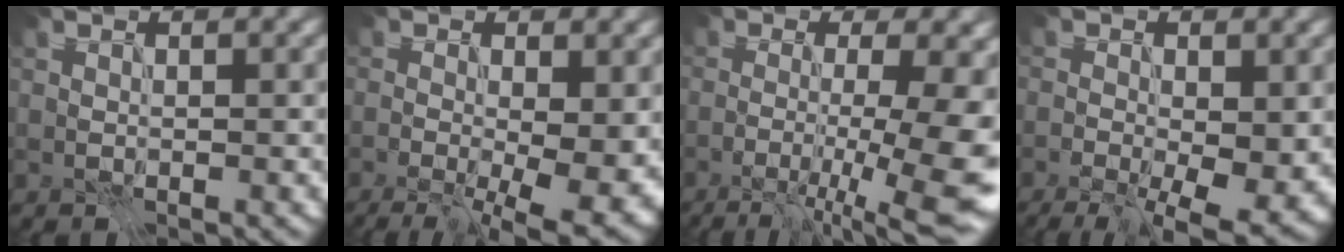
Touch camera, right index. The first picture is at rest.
{"total": 8.5, "force": [-1.0, 3.0, 7.9], "torque": [-0.086, -0.013, -0.007]}
{"total": 12.7, "force": [-1.6, 4.4, 11.8], "torque": [-0.093, 0.010, -0.026]}
{"total": 6.7, "force": [-1.6, 2.6, 5.9], "torque": [-0.086, -0.013, -0.021]}